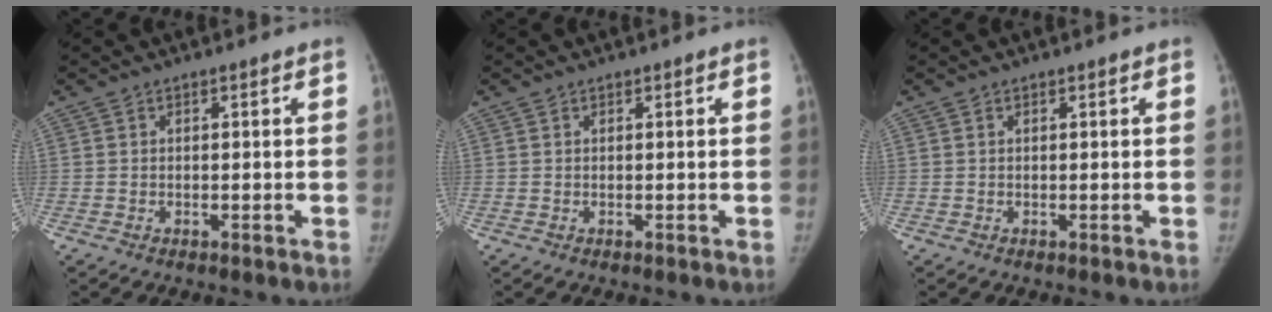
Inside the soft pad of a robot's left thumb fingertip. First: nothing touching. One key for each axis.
{"total": 0.0}
{"total": 0.0}